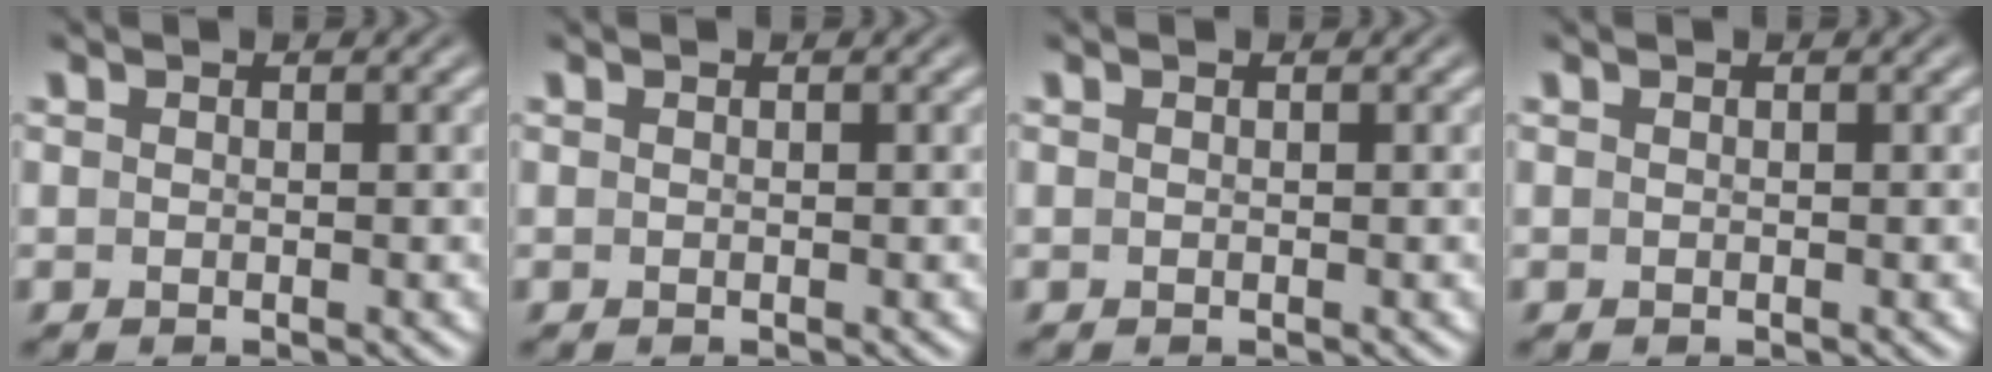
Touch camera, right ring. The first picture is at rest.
{"total": 0.0}
{"total": 0.0}
{"total": 0.0}